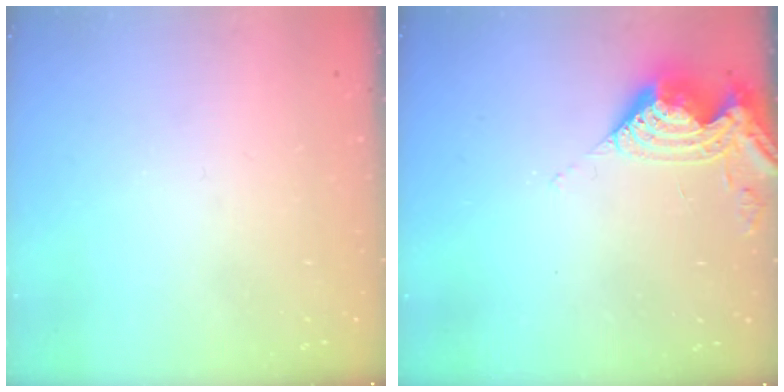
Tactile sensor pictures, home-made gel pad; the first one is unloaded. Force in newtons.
{"total": 9.6, "press": 9.5, "slide": 1.4}